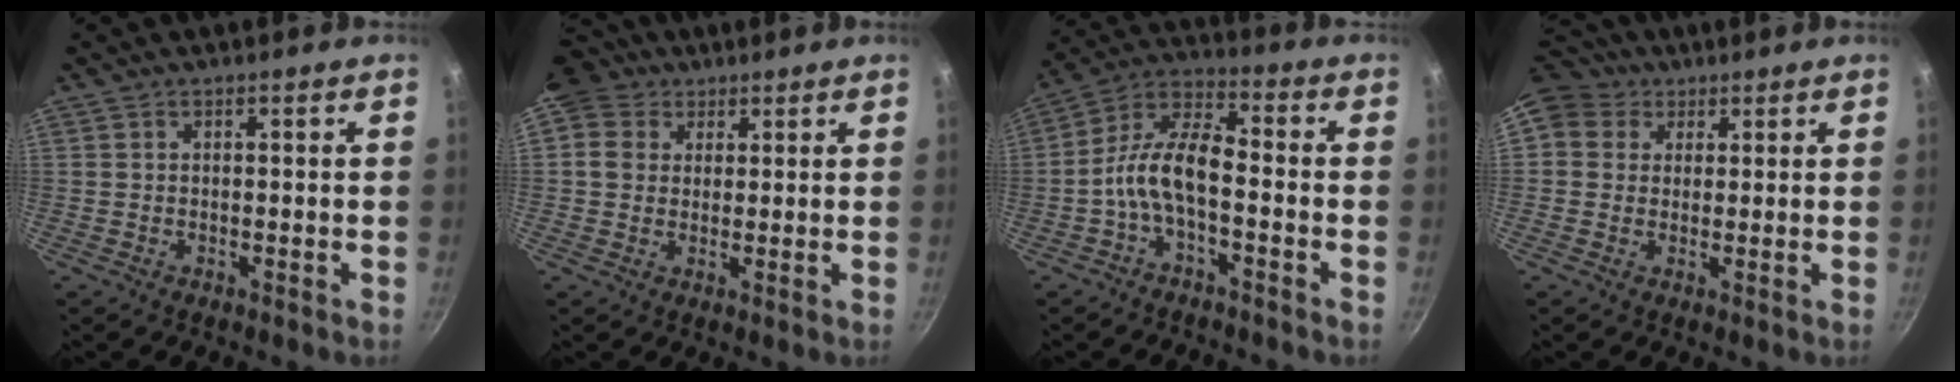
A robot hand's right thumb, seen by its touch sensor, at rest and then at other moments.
{"total": 6.8, "force": [2.8, 5.7, 2.6], "torque": [-0.017, 0.004, 0.037]}
{"total": 9.6, "force": [-3.1, 4.2, 8.1], "torque": [-0.155, 0.044, -0.071]}
{"total": 9.3, "force": [3.9, 7.7, 3.6], "torque": [-0.045, 0.009, 0.057]}